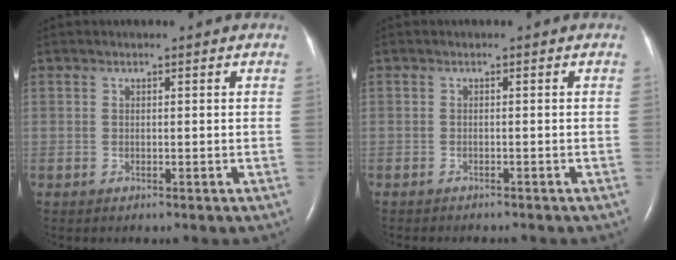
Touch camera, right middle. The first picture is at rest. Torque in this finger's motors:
{"motor_torque": [0.76, -0.95, 0.10, 0.05]}